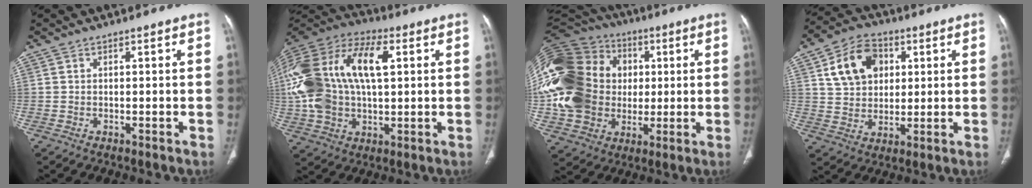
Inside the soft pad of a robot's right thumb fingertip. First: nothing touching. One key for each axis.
{"total": 28.5, "fx": 5.9, "fy": 16.3, "fz": 22.6, "tx": -0.500, "ty": 0.043, "tz": 0.106}
{"total": 30.9, "fx": 2.3, "fy": 24.5, "fz": 18.7, "tx": -0.422, "ty": 0.048, "tz": 0.053}
{"total": 12.2, "fx": 4.0, "fy": 9.1, "fz": 7.1, "tx": -0.096, "ty": 0.002, "tz": 0.070}